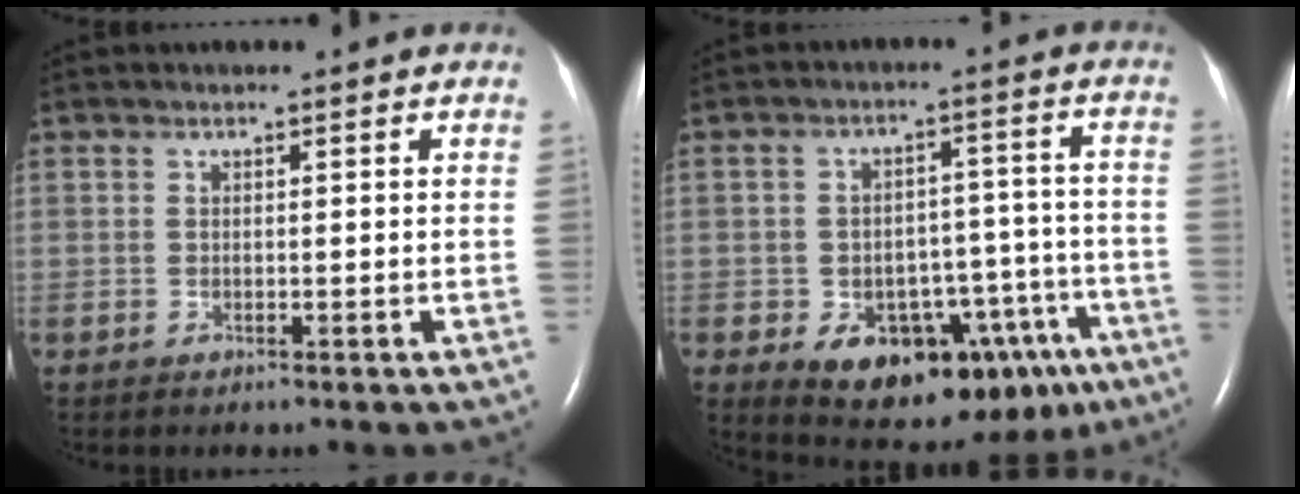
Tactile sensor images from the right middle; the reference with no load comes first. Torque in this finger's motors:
{"motor_torque": [1.15, -0.99, 0.28, 0.07]}